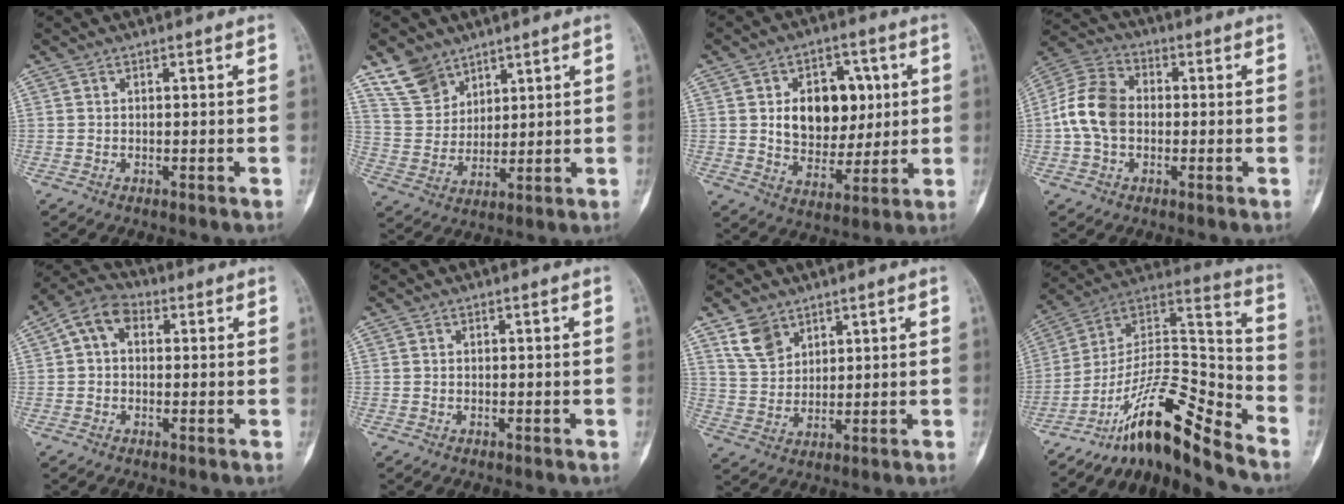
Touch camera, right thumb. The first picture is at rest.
{"total": 8.9, "force": [6.6, 5.5, 2.2], "torque": [-0.023, -0.033, 0.142]}
{"total": 14.3, "force": [2.6, 10.1, 9.9], "torque": [-0.093, -0.006, 0.048]}
{"total": 10.6, "force": [-0.6, 7.7, 7.2], "torque": [-0.138, 0.029, -0.023]}
{"total": 7.3, "force": [1.5, 5.2, 4.8], "torque": [-0.071, 0.024, 0.015]}
{"total": 0.0}
{"total": 7.1, "force": [4.5, 4.7, 2.7], "torque": [-0.033, -0.022, 0.099]}
{"total": 17.3, "force": [-14.0, 2.8, 9.8], "torque": [-0.150, 0.126, -0.248]}